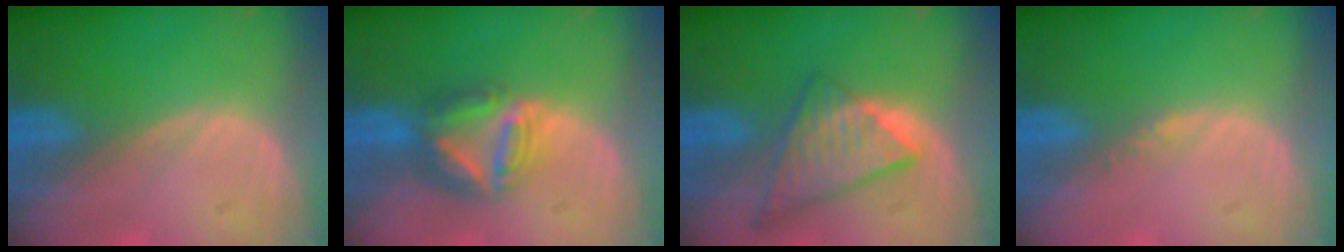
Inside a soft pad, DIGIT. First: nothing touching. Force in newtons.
{"total": 7.9, "press": 6.7, "slide": 4.1}
{"total": 8.9, "press": 7.7, "slide": 4.4}
{"total": 0.8, "press": 0.6, "slide": 0.4}